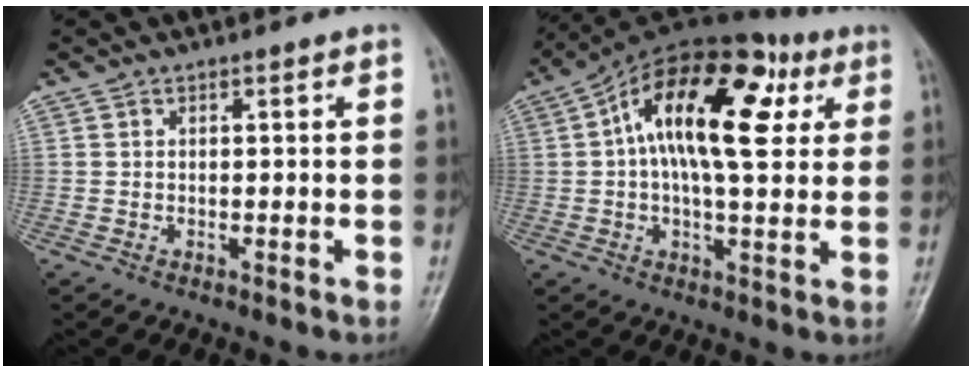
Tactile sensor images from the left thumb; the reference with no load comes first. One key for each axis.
{"total": 19.2, "fx": 4.9, "fy": 9.1, "fz": 16.2, "tx": -0.239, "ty": 0.023, "tz": 0.062}